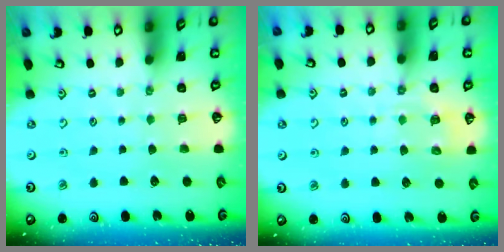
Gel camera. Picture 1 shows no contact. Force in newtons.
{"total": 6.2, "press": 6.1, "slide": 1.0}